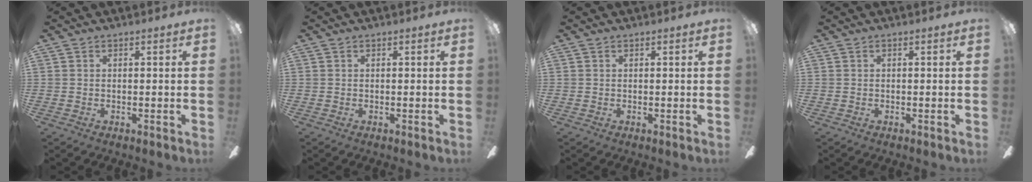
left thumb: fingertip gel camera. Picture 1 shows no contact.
{"total": 0.0}
{"total": 0.0}
{"total": 0.0}